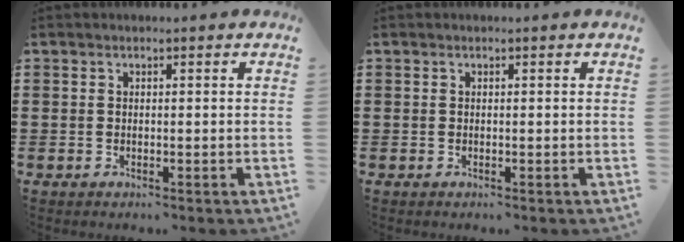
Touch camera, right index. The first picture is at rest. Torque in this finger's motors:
{"motor_torque": [0.01, -0.01, -0.01, 0.01]}